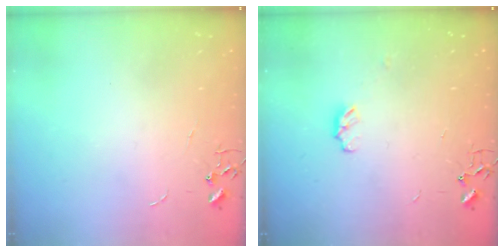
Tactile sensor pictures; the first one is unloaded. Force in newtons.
{"total": 4.6, "press": 4.6, "slide": 0.6}